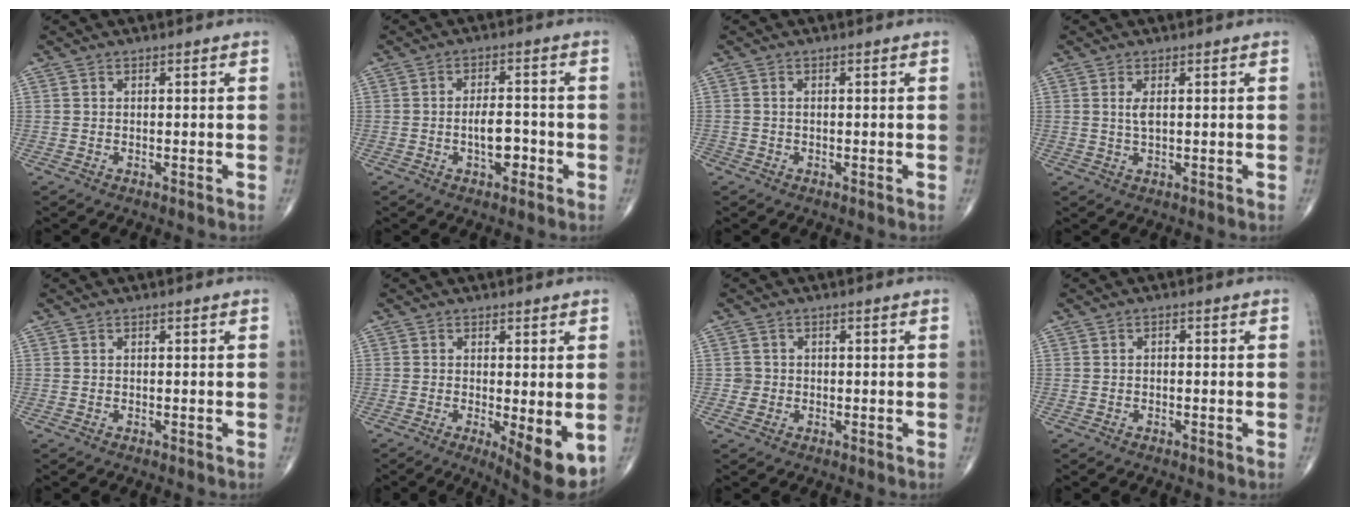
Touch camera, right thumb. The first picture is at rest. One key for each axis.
{"total": 5.1, "fx": -1.5, "fy": 2.5, "fz": 4.2, "tx": -0.056, "ty": 0.017, "tz": -0.024}
{"total": 1.3, "fx": -0.4, "fy": 1.0, "fz": 0.6, "tx": -0.009, "ty": 0.003, "tz": -0.009}
{"total": 1.2, "fx": 0.2, "fy": 0.7, "fz": 0.9, "tx": -0.018, "ty": 0.000, "tz": 0.003}
{"total": 0.0}
{"total": 8.0, "fx": -1.7, "fy": 2.2, "fz": 7.5, "tx": -0.101, "ty": -0.022, "tz": -0.020}
{"total": 1.6, "fx": -0.3, "fy": 1.6, "fz": 0.0, "tx": 0.010, "ty": 0.007, "tz": -0.007}
{"total": 0.7, "fx": -0.1, "fy": 0.4, "fz": 0.5, "tx": -0.008, "ty": 0.004, "tz": -0.005}